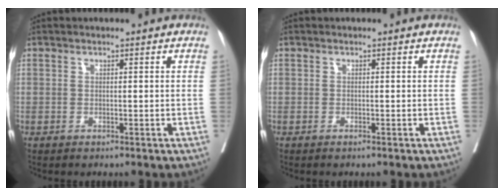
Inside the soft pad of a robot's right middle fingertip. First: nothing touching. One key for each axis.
{"total": 0.0}